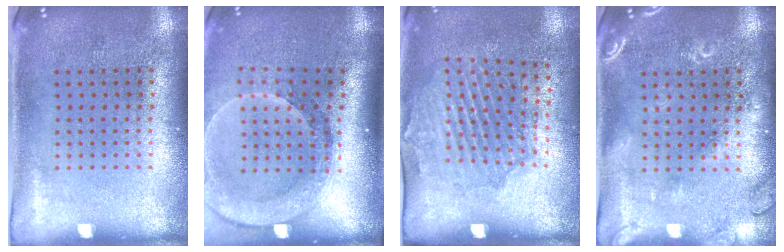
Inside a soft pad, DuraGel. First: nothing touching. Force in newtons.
{"total": 2.6, "press": 2.0, "slide": 1.7}
{"total": 1.7, "press": 1.4, "slide": 0.8}
{"total": 2.5, "press": 2.4, "slide": 0.5}